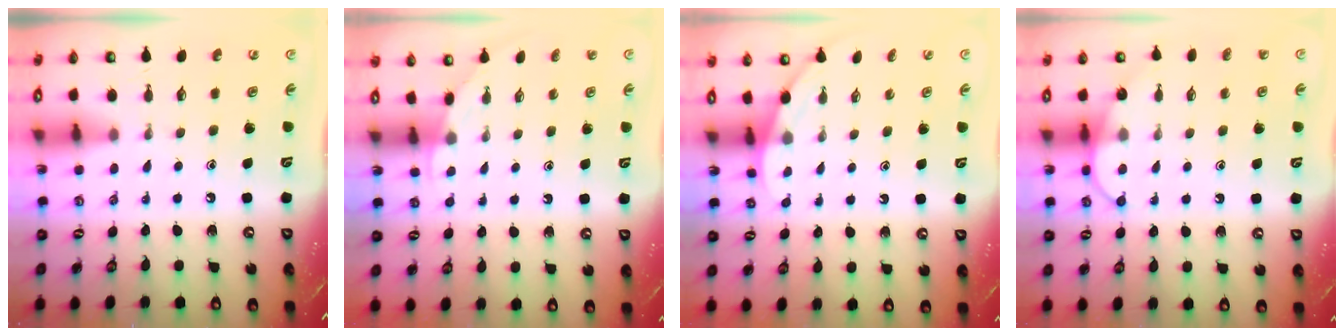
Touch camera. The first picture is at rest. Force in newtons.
{"total": 2.5, "press": 2.5, "slide": 0.2}
{"total": 2.0, "press": 2.0, "slide": 0.0}
{"total": 8.5, "press": 8.4, "slide": 0.5}